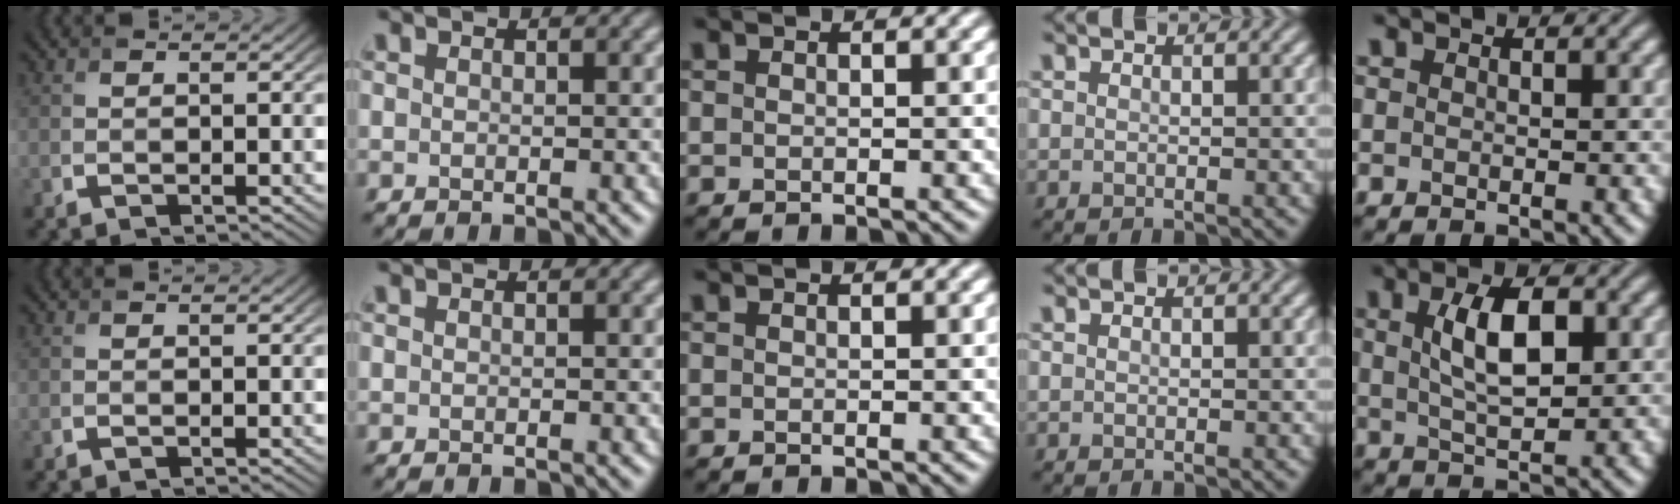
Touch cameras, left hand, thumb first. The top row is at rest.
{"little": {"total": 5.2, "force": [1.2, 2.3, 4.5], "torque": [-0.088, 0.004, 0.022]}}